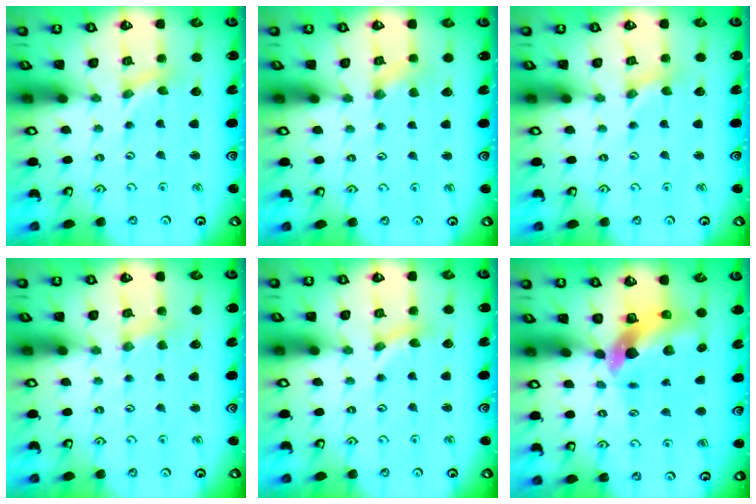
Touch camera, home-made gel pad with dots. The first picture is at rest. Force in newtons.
{"total": 0.9, "press": 0.9, "slide": 0.3}
{"total": 0.0}
{"total": 2.5, "press": 2.4, "slide": 0.4}
{"total": 2.9, "press": 2.8, "slide": 0.4}
{"total": 7.6, "press": 7.5, "slide": 1.2}